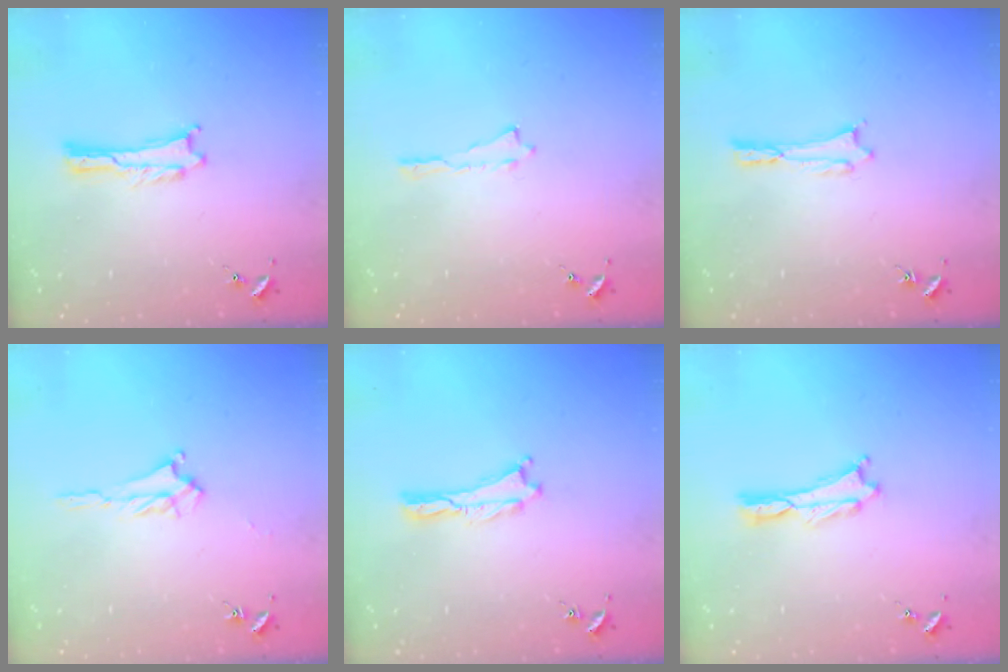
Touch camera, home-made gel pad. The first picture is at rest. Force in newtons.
{"total": 0.0}
{"total": 0.0}
{"total": 2.4, "press": 2.4, "slide": 0.4}
{"total": 0.0}
{"total": 0.0}